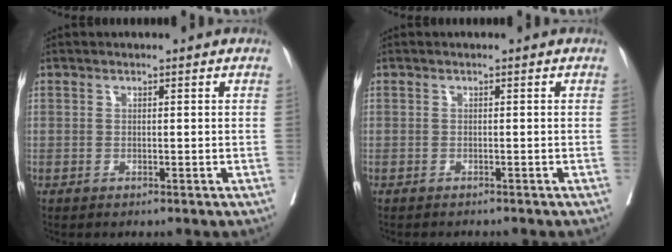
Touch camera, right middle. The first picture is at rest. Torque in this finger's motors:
{"motor_torque": [0.06, -0.13, 0.01, 0.00]}